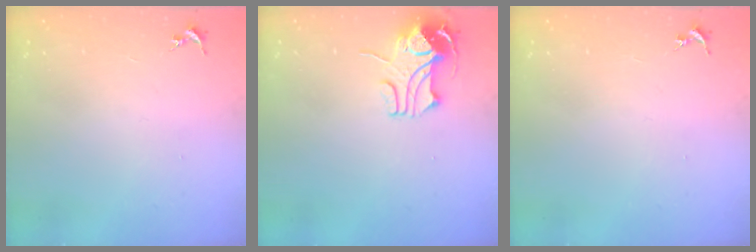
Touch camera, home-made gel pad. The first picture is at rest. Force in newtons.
{"total": 10.3, "press": 10.2, "slide": 0.9}
{"total": 0.0}